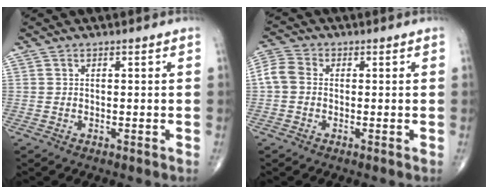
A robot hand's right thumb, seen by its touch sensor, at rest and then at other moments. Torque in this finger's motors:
{"motor_torque": [-0.13, 0.20, -0.01, -0.04, 0.02]}